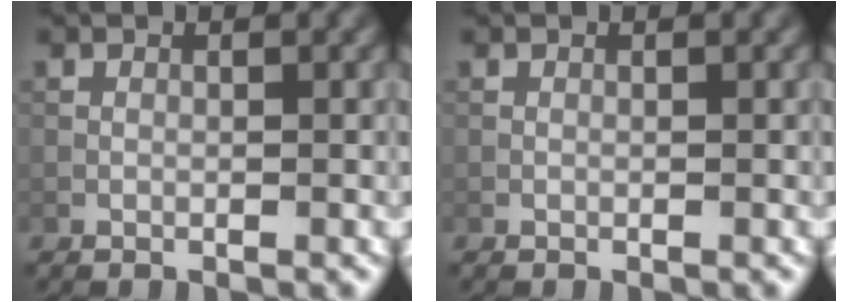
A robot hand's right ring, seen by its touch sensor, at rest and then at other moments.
{"total": 0.0}